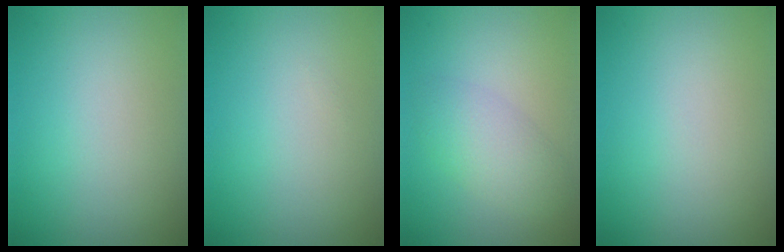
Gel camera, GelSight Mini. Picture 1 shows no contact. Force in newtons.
{"total": 0.0}
{"total": 2.9, "press": 2.9, "slide": 0.1}
{"total": 0.0}